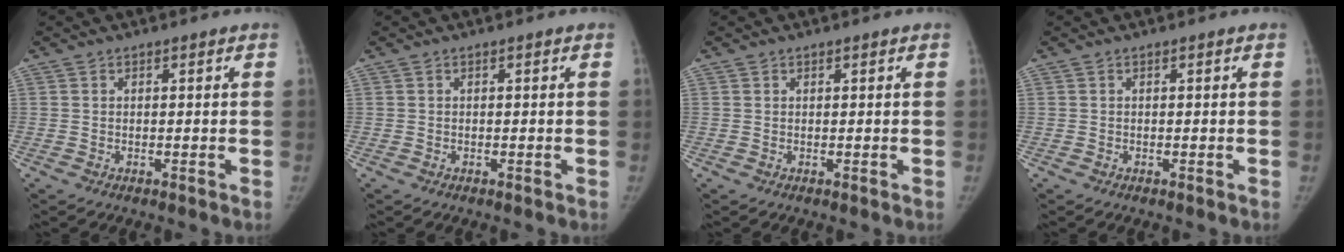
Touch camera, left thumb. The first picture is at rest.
{"total": 0.0}
{"total": 0.0}
{"total": 0.0}